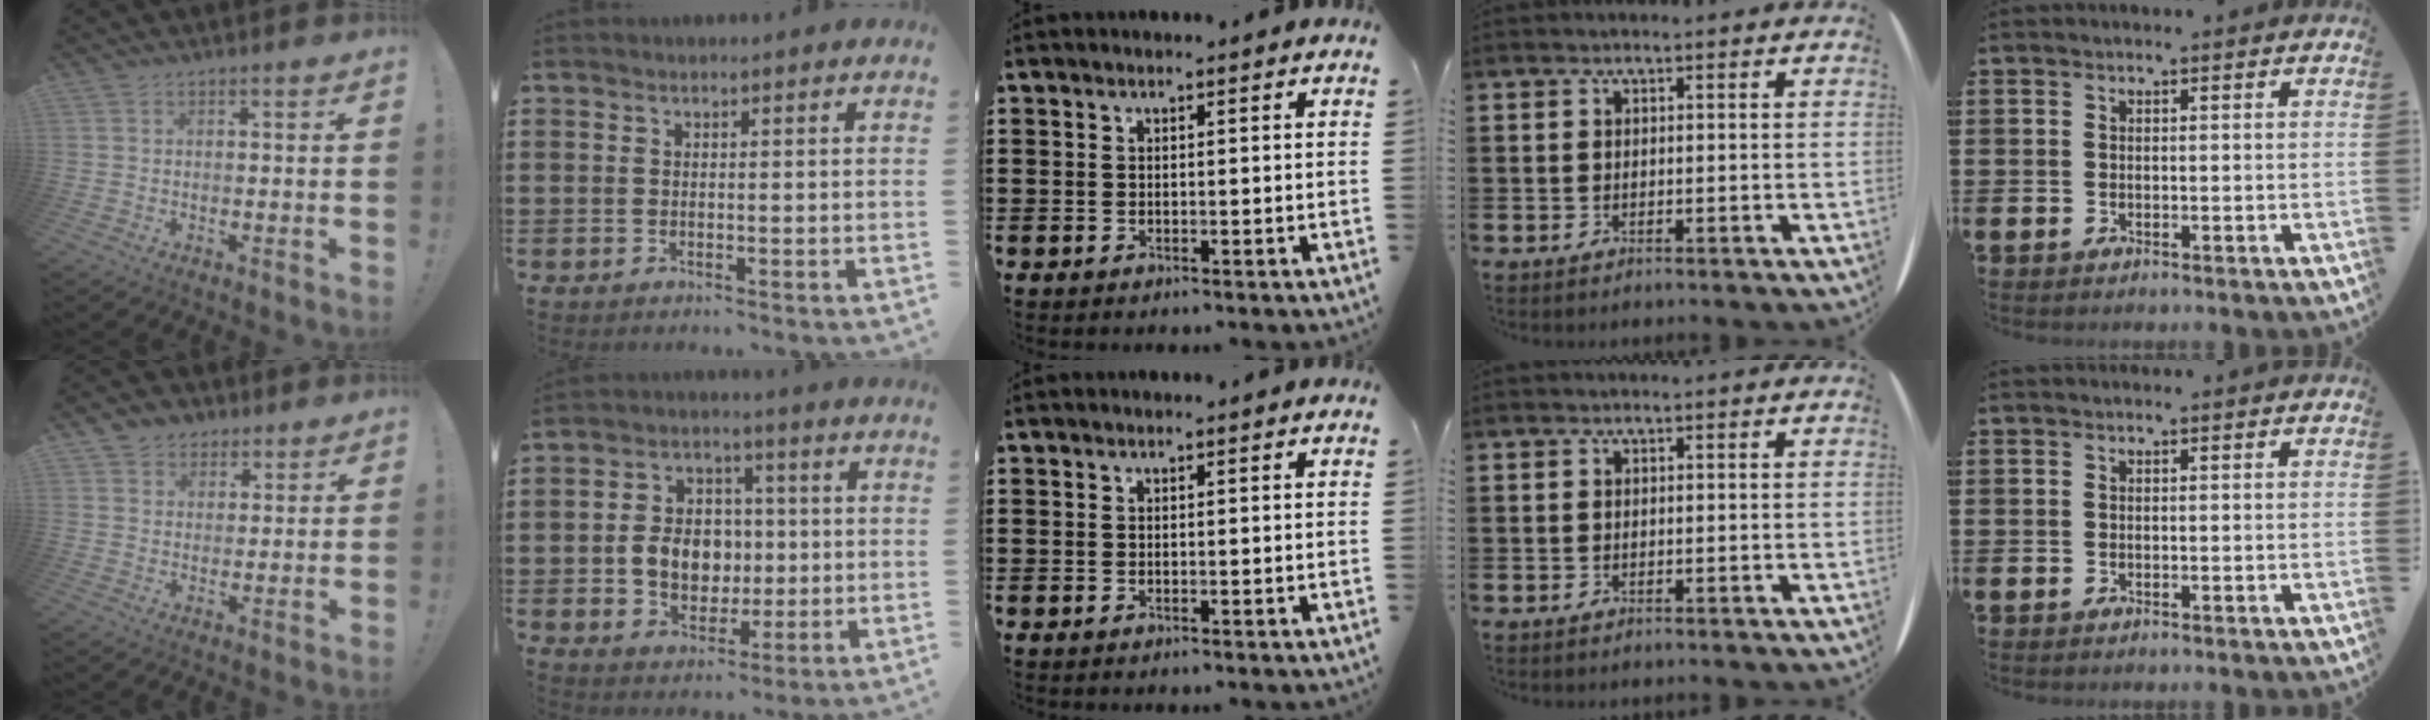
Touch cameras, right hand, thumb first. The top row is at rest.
{"thumb": {"total": 5.3, "force": [2.9, 4.4, 0.5], "torque": [0.004, -0.023, 0.054]}, "index": {"total": 7.7, "force": [-0.3, 6.3, 4.5], "torque": [-0.091, 0.010, -0.007]}}